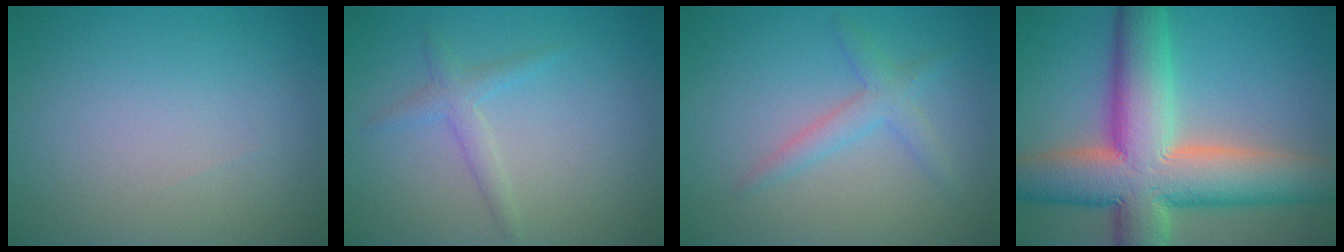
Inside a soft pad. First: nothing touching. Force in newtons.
{"total": 1.7, "press": 1.7, "slide": 0.1}
{"total": 2.3, "press": 2.3, "slide": 0.1}
{"total": 13.4, "press": 13.3, "slide": 1.3}